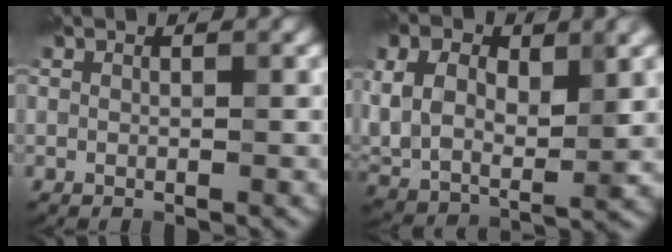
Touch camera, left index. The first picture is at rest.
{"total": 9.1, "force": [2.0, 5.5, 6.9], "torque": [-0.150, -0.002, 0.034]}